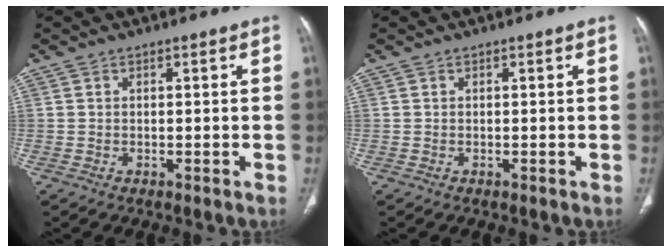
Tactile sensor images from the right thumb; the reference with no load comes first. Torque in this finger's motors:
{"motor_torque": [0.00, 0.00, 0.00, 0.00, 0.00]}